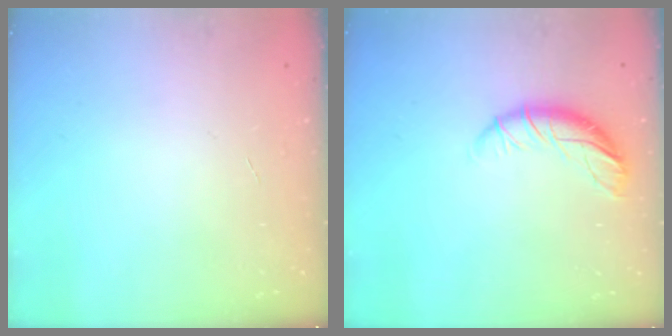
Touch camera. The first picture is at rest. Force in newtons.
{"total": 9.8, "press": 9.7, "slide": 1.1}